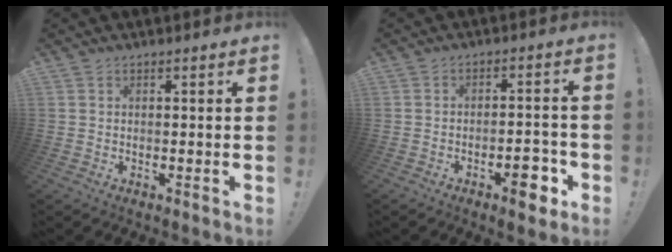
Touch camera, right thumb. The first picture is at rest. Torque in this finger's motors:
{"motor_torque": [1.33, 1.16, 0.74, -0.60, 0.28]}